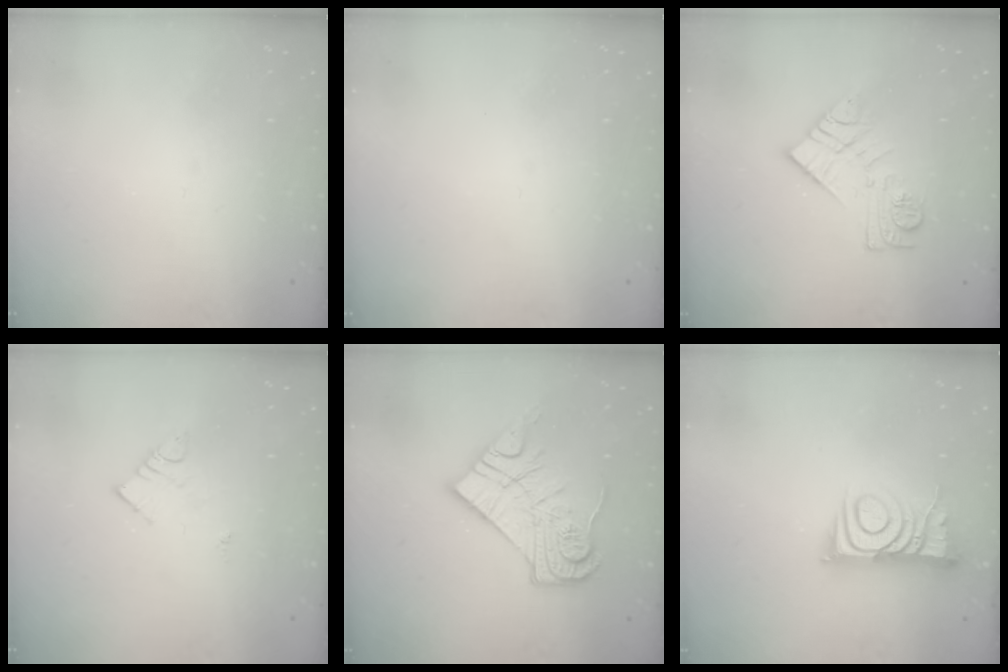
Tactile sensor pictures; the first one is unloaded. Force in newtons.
{"total": 0.0}
{"total": 12.2, "press": 12.1, "slide": 0.7}
{"total": 6.4, "press": 6.4, "slide": 0.2}
{"total": 14.3, "press": 14.3, "slide": 1.0}
{"total": 9.4, "press": 9.4, "slide": 0.6}